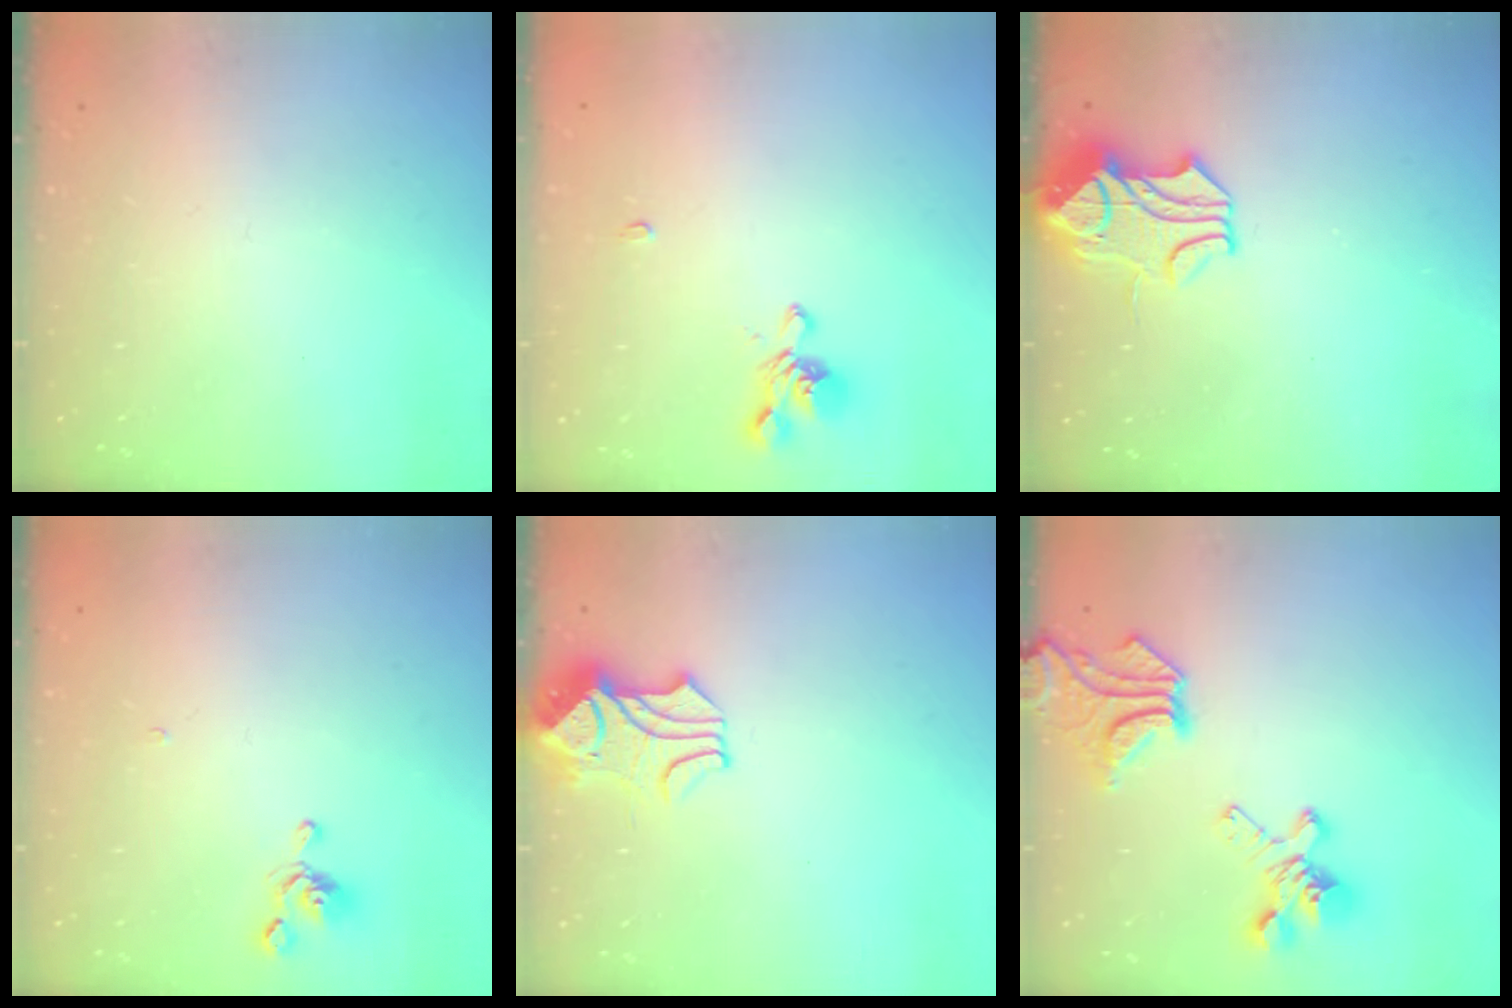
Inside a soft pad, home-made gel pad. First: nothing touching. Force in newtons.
{"total": 1.0, "press": 0.1, "slide": 1.0}
{"total": 1.8, "press": 1.1, "slide": 1.4}
{"total": 1.4, "press": 1.3, "slide": 0.6}
{"total": 2.0, "press": 1.7, "slide": 0.9}
{"total": 11.4, "press": 11.0, "slide": 2.8}